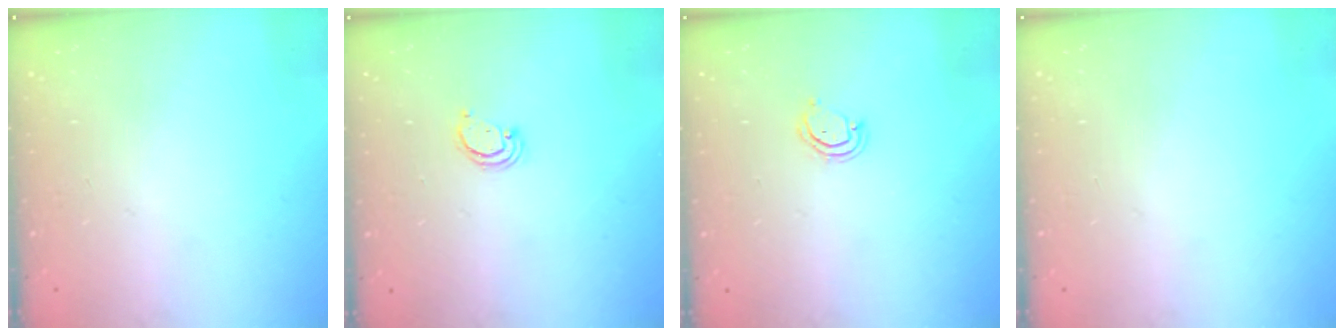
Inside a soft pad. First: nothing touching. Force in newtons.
{"total": 2.4, "press": 2.4, "slide": 0.2}
{"total": 4.0, "press": 4.0, "slide": 0.3}
{"total": 0.0}